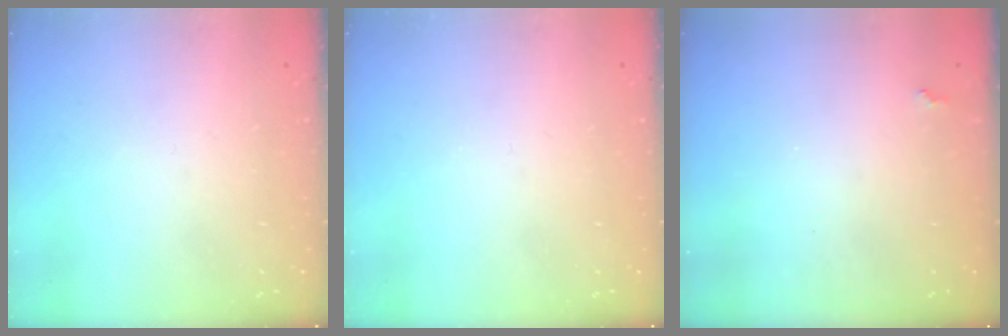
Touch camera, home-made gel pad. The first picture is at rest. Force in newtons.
{"total": 0.0}
{"total": 2.0, "press": 2.0, "slide": 0.5}